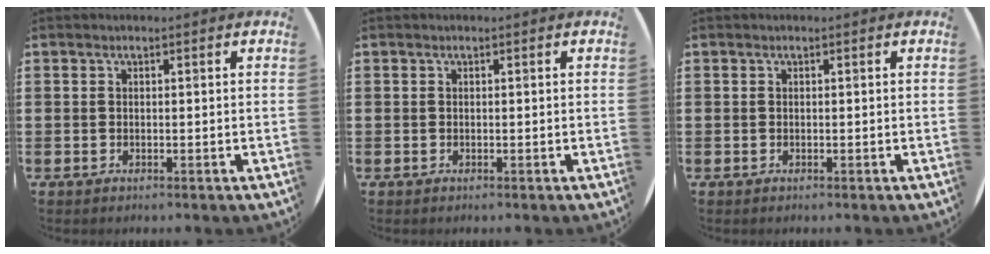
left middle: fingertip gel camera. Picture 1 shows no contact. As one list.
[{"total": 0.0}, {"total": 0.0}]